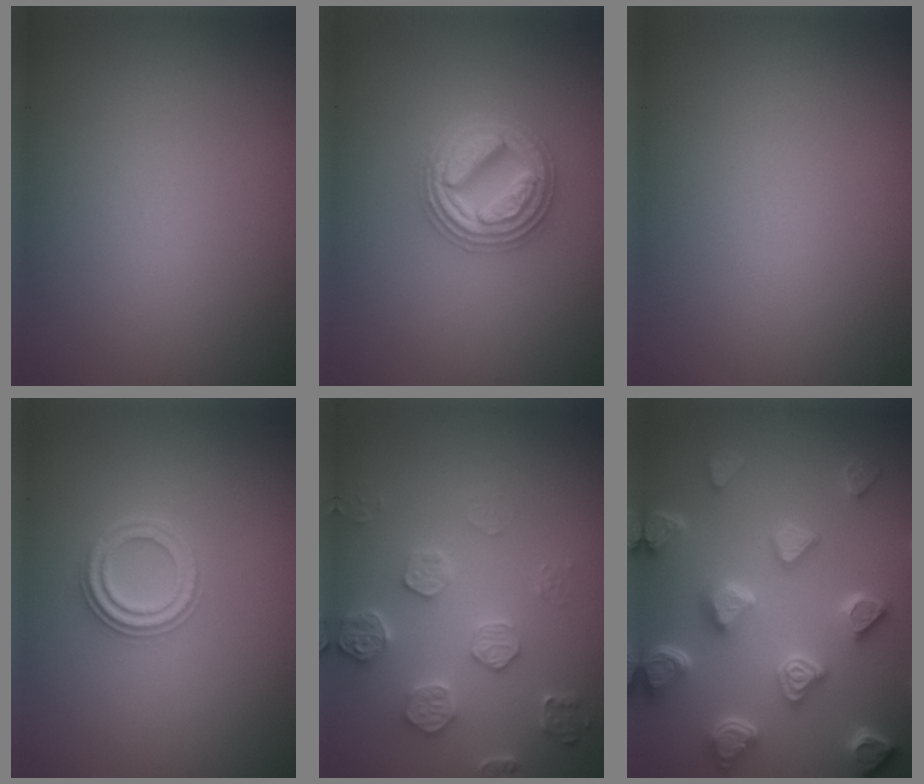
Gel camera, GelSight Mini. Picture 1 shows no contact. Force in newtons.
{"total": 4.9, "press": 4.8, "slide": 0.8}
{"total": 0.0}
{"total": 2.3, "press": 2.3, "slide": 0.2}
{"total": 3.6, "press": 3.5, "slide": 0.8}
{"total": 7.3, "press": 6.0, "slide": 4.2}